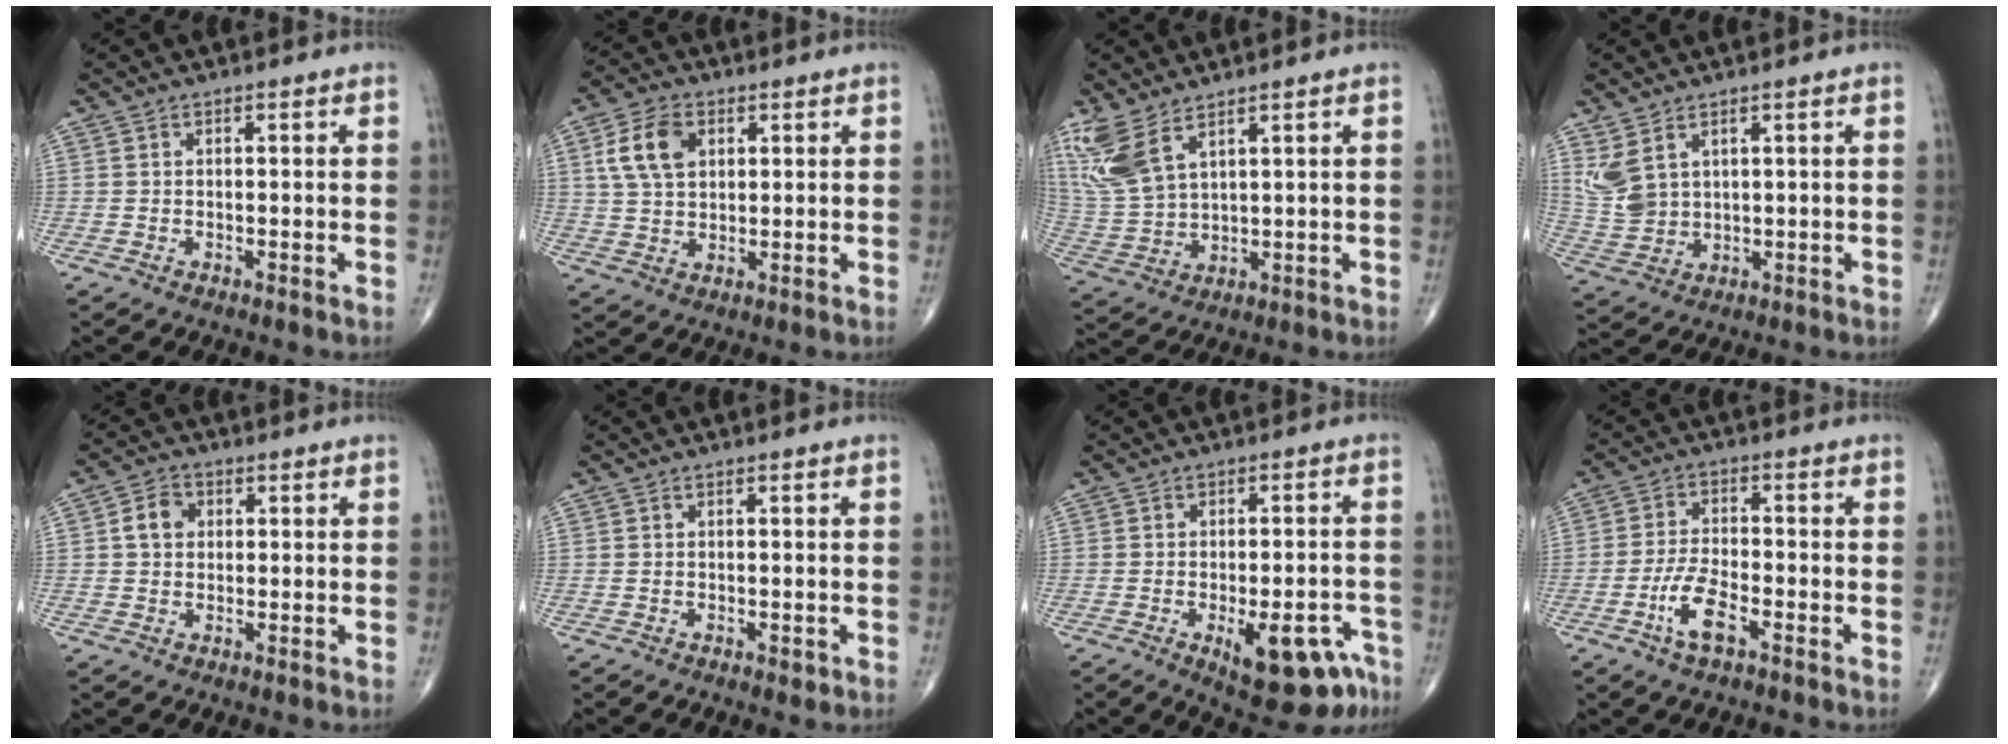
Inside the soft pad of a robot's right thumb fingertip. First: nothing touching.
{"total": 8.6, "force": [2.8, 5.6, 5.9], "torque": [-0.105, 0.000, 0.054]}
{"total": 10.4, "force": [6.6, 4.1, 6.9], "torque": [-0.166, -0.021, 0.154]}
{"total": 6.2, "force": [3.2, 3.6, 4.0], "torque": [-0.082, -0.009, 0.080]}
{"total": 4.3, "force": [0.7, 3.4, 2.5], "torque": [-0.036, 0.010, 0.007]}
{"total": 1.0, "force": [-0.5, 0.5, 0.8], "torque": [-0.011, -0.002, -0.006]}
{"total": 13.2, "force": [-6.7, 5.2, 10.1], "torque": [-0.107, 0.029, -0.080]}
{"total": 6.7, "force": [-3.3, 2.3, 5.3], "torque": [-0.110, 0.016, -0.063]}